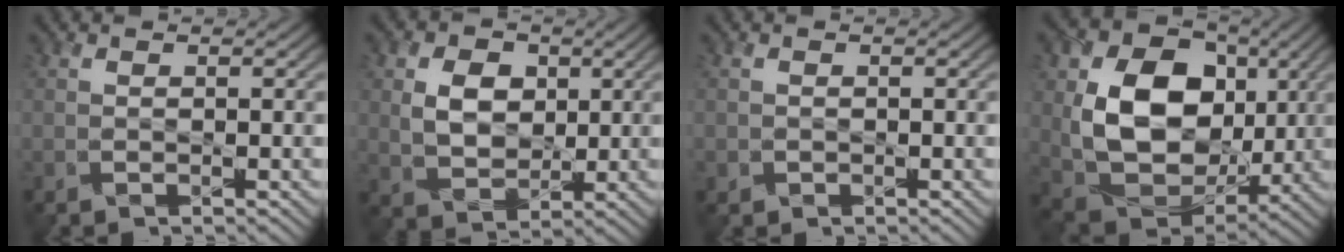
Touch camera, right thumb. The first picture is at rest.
{"total": 6.2, "force": [1.4, 4.8, 3.7], "torque": [-0.087, 0.001, 0.018]}
{"total": 0.8, "force": [-0.3, 0.8, 0.0], "torque": [0.002, -0.007, -0.007]}
{"total": 14.5, "force": [2.0, 10.9, 9.3], "torque": [-0.185, -0.009, 0.037]}